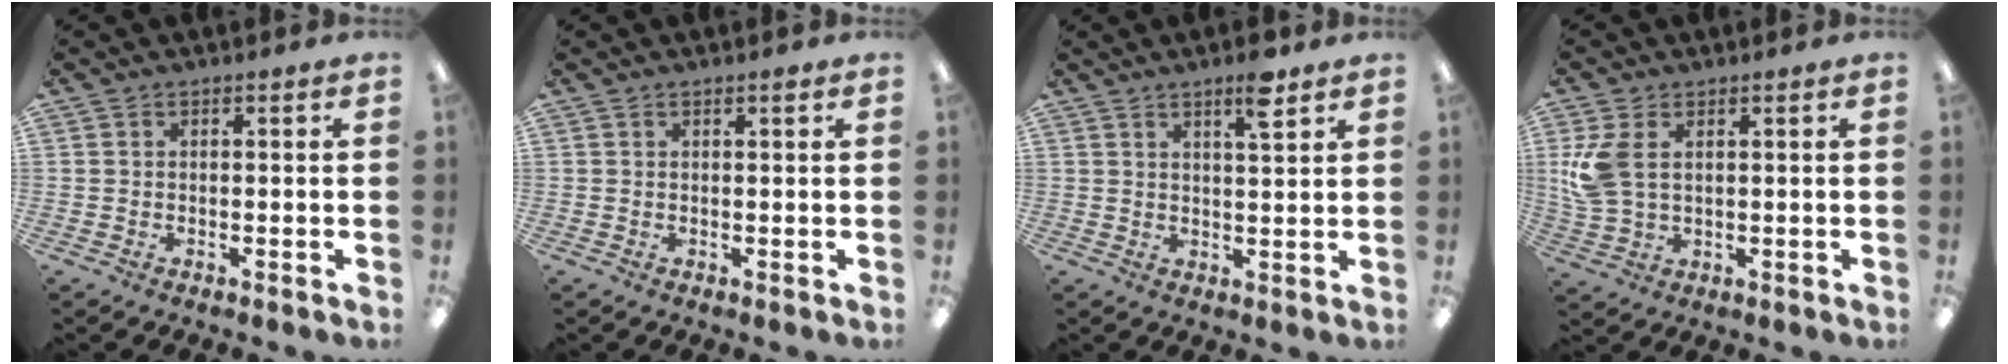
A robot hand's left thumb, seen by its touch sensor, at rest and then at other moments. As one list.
[{"total": 1.0, "force": [0.8, 0.2, 0.6], "torque": [-0.005, -0.004, 0.012]}, {"total": 6.5, "force": [4.3, 1.4, 4.6], "torque": [-0.069, -0.016, 0.067]}, {"total": 7.7, "force": [2.1, 4.9, 5.6], "torque": [-0.134, -0.001, 0.038]}]